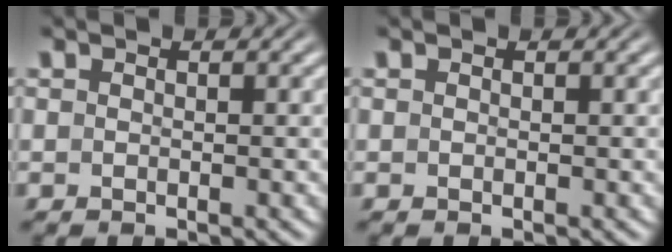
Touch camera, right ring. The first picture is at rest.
{"total": 0.0}